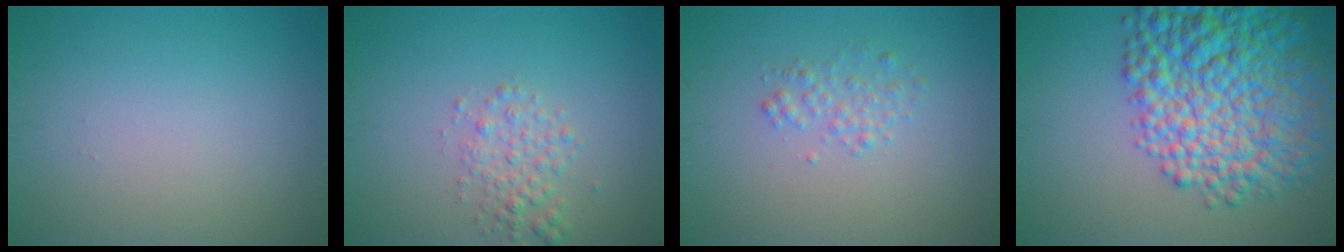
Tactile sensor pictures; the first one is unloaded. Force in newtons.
{"total": 2.2, "press": 2.2, "slide": 0.1}
{"total": 1.5, "press": 1.5, "slide": 0.0}
{"total": 12.8, "press": 12.8, "slide": 0.4}